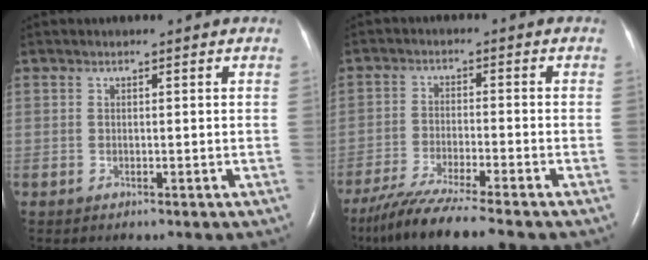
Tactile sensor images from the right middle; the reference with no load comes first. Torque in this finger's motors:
{"motor_torque": [1.06, -1.07, 0.29, 0.10]}